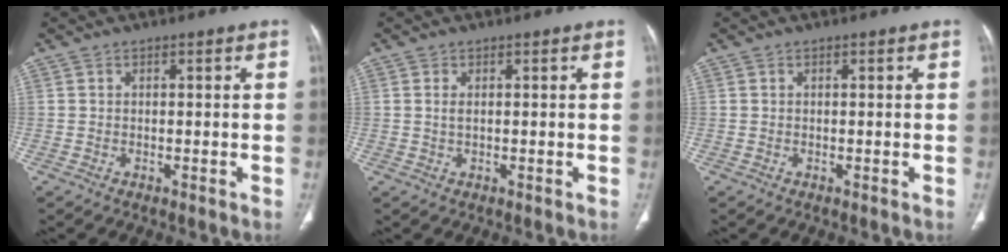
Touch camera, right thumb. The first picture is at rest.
{"total": 1.2, "force": [0.3, 0.5, 1.1], "torque": [-0.027, 0.003, 0.012]}
{"total": 0.0}